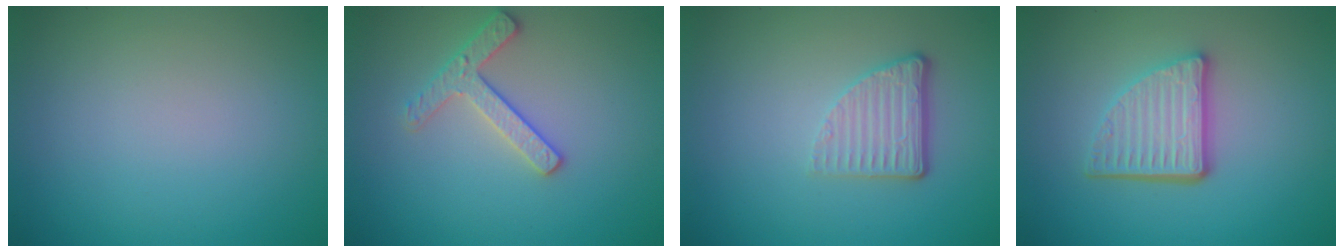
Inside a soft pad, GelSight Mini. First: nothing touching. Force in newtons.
{"total": 2.5, "press": 2.4, "slide": 0.3}
{"total": 3.0, "press": 2.1, "slide": 2.1}
{"total": 4.6, "press": 3.4, "slide": 3.1}